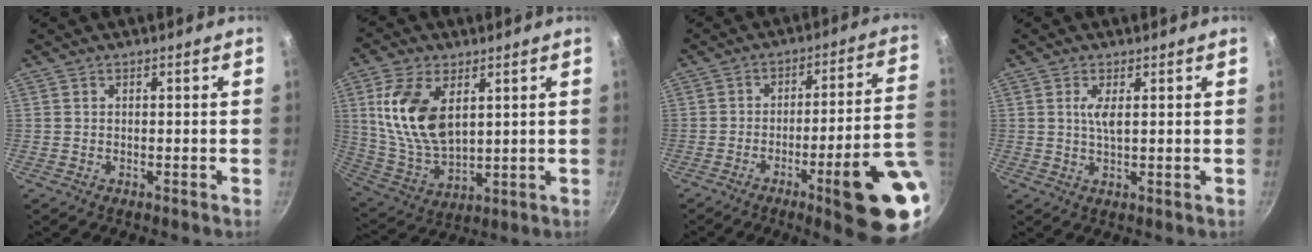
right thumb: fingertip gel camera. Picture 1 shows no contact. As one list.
[{"total": 15.2, "force": [4.5, 8.6, 11.7], "torque": [-0.215, -0.024, 0.098]}, {"total": 18.7, "force": [-6.0, 2.5, 17.5], "torque": [-0.210, 0.024, -0.080]}, {"total": 3.1, "force": [0.9, 0.7, 2.9], "torque": [-0.059, -0.008, 0.018]}]